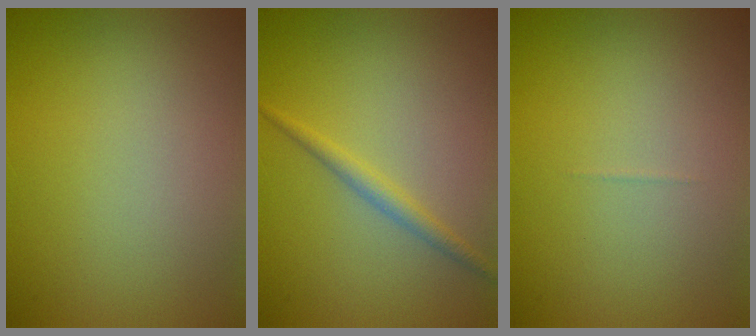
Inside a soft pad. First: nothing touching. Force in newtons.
{"total": 1.6, "press": 1.6, "slide": 0.1}
{"total": 0.0}